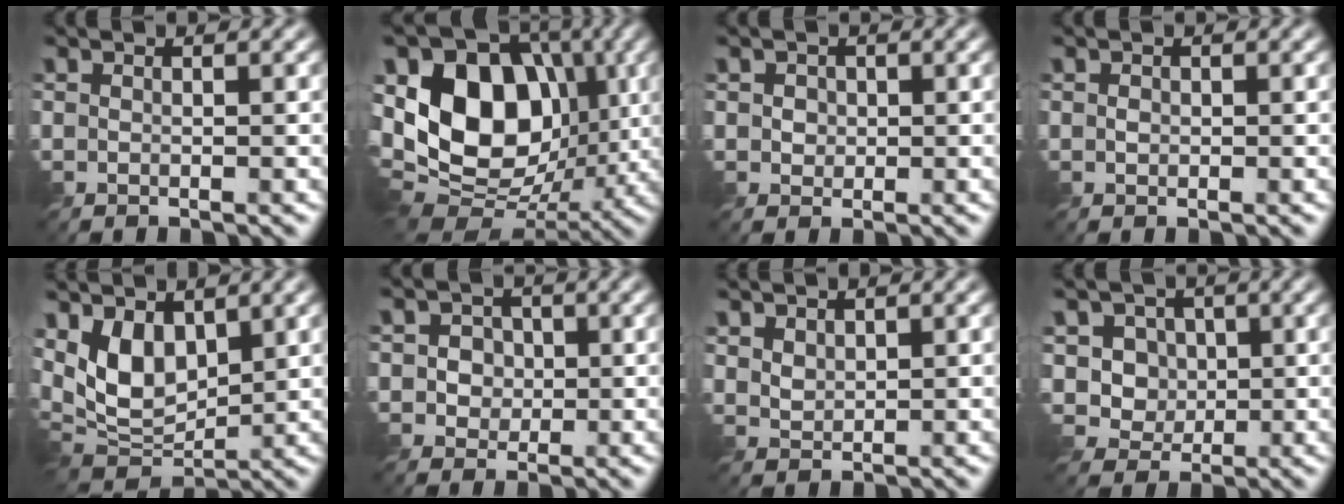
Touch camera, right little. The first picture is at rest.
{"total": 13.6, "force": [1.1, 9.9, 9.2], "torque": [-0.170, 0.001, 0.006]}
{"total": 1.5, "force": [0.3, 1.3, 0.6], "torque": [-0.020, 0.000, 0.011]}
{"total": 0.5, "force": [-0.1, 0.4, 0.3], "torque": [-0.008, -0.002, -0.002]}
{"total": 5.9, "force": [2.2, 3.4, 4.3], "torque": [-0.088, -0.016, 0.037]}
{"total": 3.3, "force": [0.6, 3.0, 1.4], "torque": [-0.021, 0.008, 0.003]}
{"total": 1.5, "force": [1.1, 0.8, 0.7], "torque": [-0.020, -0.001, 0.025]}
{"total": 5.0, "force": [1.3, 4.4, 2.1], "torque": [-0.050, -0.001, 0.020]}